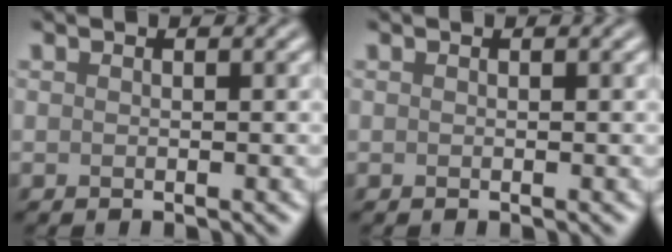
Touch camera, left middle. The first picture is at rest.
{"total": 0.0}